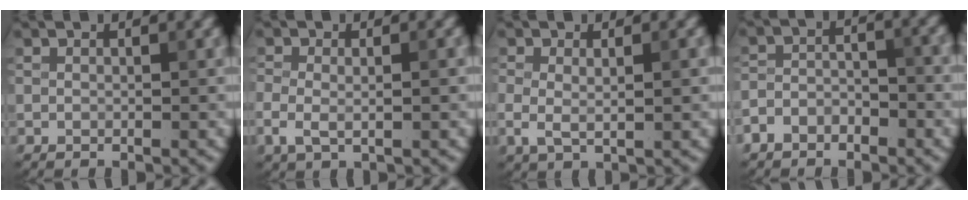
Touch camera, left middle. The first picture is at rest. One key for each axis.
{"total": 2.8, "fx": -0.6, "fy": 1.3, "fz": 2.5, "tx": -0.054, "ty": -0.006, "tz": -0.014}
{"total": 2.8, "fx": 0.0, "fy": 1.0, "fz": 2.6, "tx": -0.048, "ty": -0.003, "tz": -0.002}
{"total": 3.2, "fx": -2.2, "fy": 1.7, "fz": 1.5, "tx": -0.033, "ty": 0.003, "tz": -0.048}